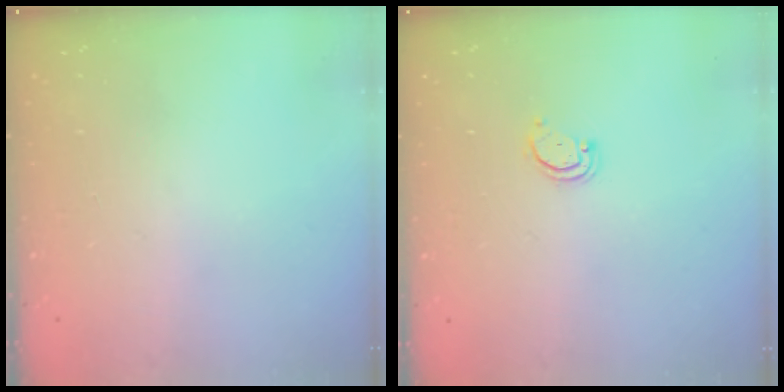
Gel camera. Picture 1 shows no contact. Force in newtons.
{"total": 2.2, "press": 2.2, "slide": 0.2}